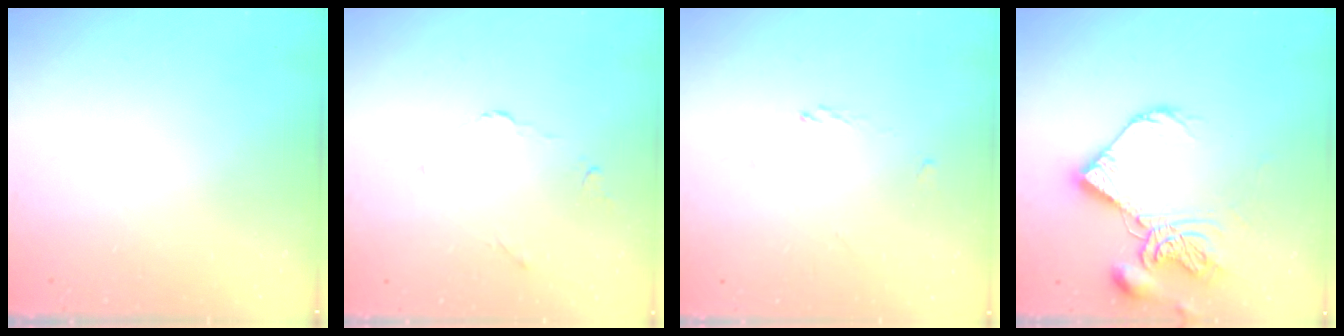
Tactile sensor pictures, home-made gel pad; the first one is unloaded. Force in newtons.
{"total": 2.6, "press": 2.5, "slide": 0.6}
{"total": 0.7, "press": 0.5, "slide": 0.4}
{"total": 14.2, "press": 14.1, "slide": 1.5}